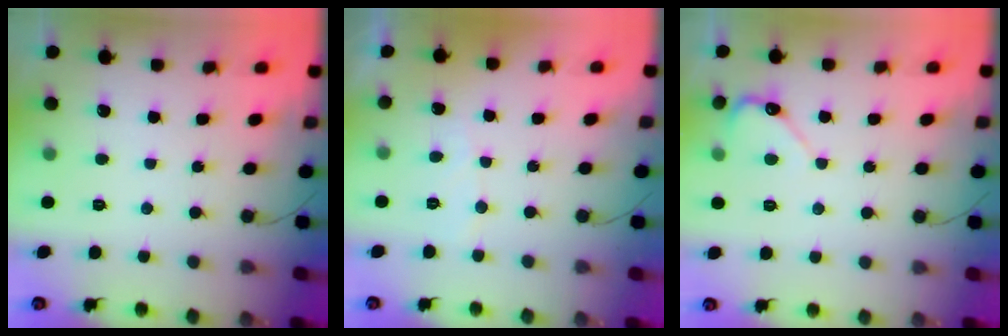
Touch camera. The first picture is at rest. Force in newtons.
{"total": 3.8, "press": 3.8, "slide": 0.2}
{"total": 4.5, "press": 4.5, "slide": 0.5}